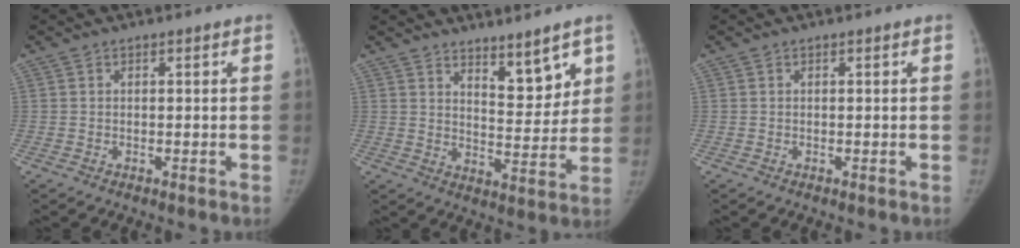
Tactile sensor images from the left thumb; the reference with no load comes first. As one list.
[{"total": 8.2, "force": [5.5, 3.0, 5.3], "torque": [-0.045, -0.049, 0.089]}, {"total": 0.0}]